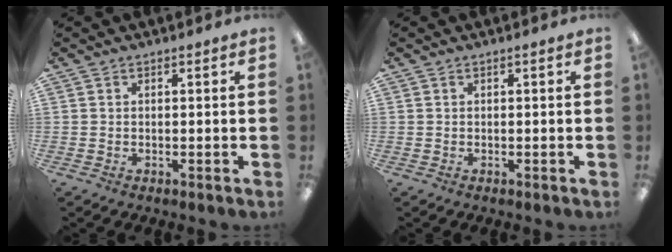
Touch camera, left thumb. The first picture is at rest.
{"total": 0.0}